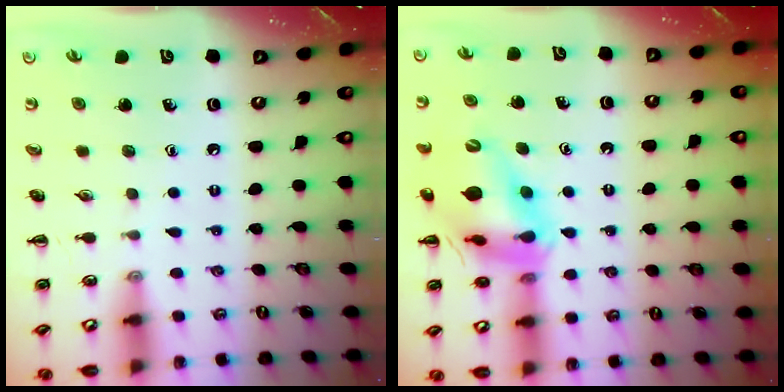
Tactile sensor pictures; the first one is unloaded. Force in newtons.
{"total": 16.9, "press": 16.7, "slide": 2.9}